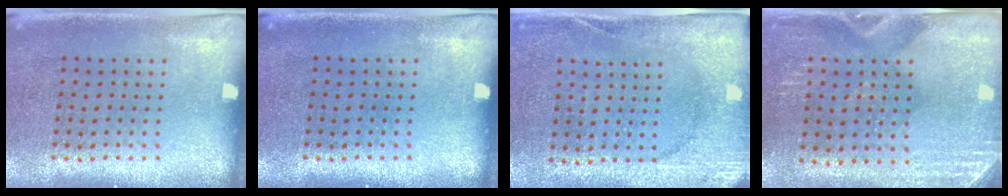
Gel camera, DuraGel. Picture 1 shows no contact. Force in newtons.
{"total": 0.0}
{"total": 2.7, "press": 2.3, "slide": 1.3}
{"total": 2.9, "press": 2.5, "slide": 1.3}